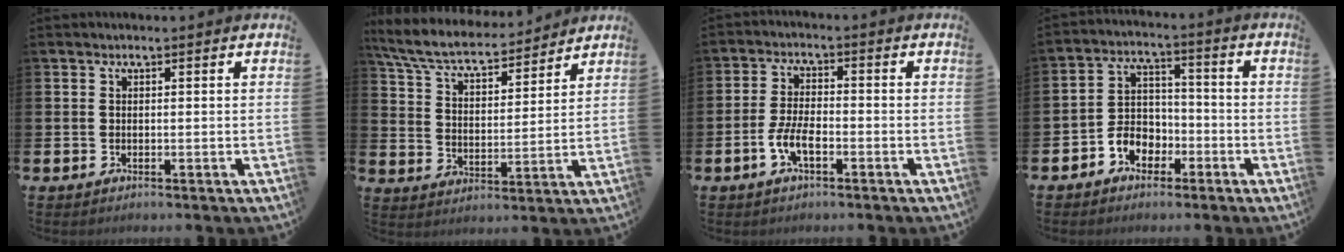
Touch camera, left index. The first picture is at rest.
{"total": 7.3, "force": [6.6, 1.8, 2.6], "torque": [-0.086, -0.042, 0.115]}
{"total": 4.4, "force": [-1.8, 1.8, 3.6], "torque": [-0.082, 0.006, -0.035]}
{"total": 4.6, "force": [-2.4, 3.7, 1.4], "torque": [-0.031, 0.004, -0.051]}